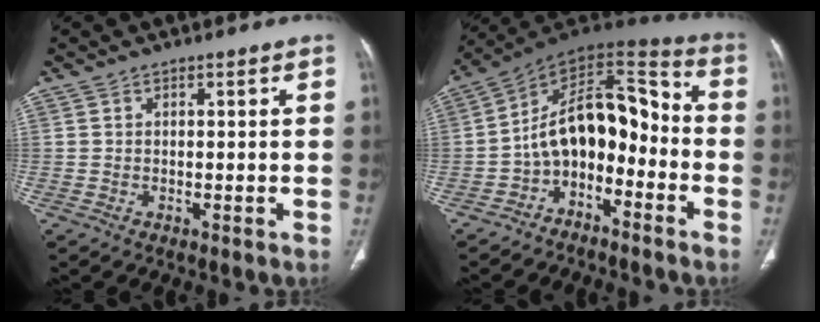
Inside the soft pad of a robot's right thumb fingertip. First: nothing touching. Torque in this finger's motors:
{"motor_torque": [1.03, 0.84, 1.28, -0.76, 0.37]}